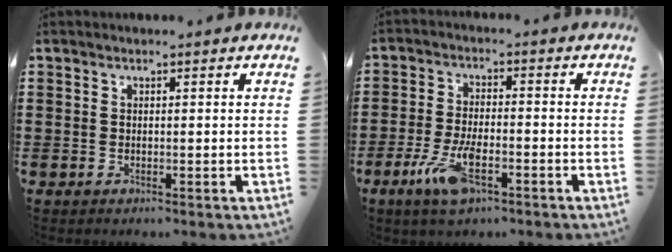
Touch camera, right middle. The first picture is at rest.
{"total": 8.3, "force": [-3.9, 2.9, 6.7], "torque": [-0.145, -0.010, -0.069]}